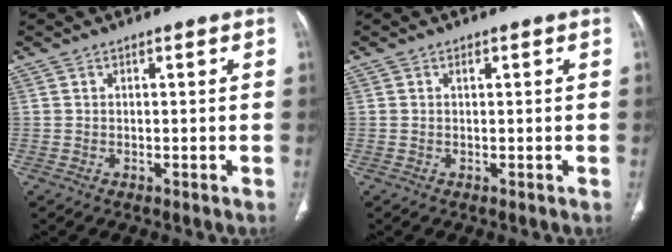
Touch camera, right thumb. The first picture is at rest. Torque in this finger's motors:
{"motor_torque": [-0.60, 0.93, 0.01, 0.26, -0.03]}